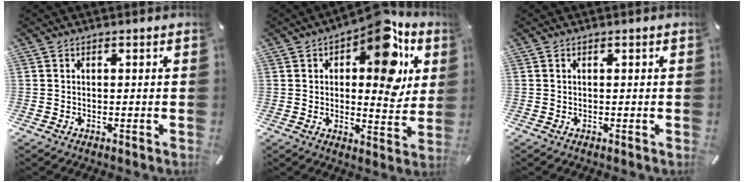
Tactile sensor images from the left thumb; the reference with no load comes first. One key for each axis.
{"total": 16.6, "fx": 8.1, "fy": 8.0, "fz": 12.1, "tx": -0.149, "ty": -0.057, "tz": 0.131}
{"total": 0.0}